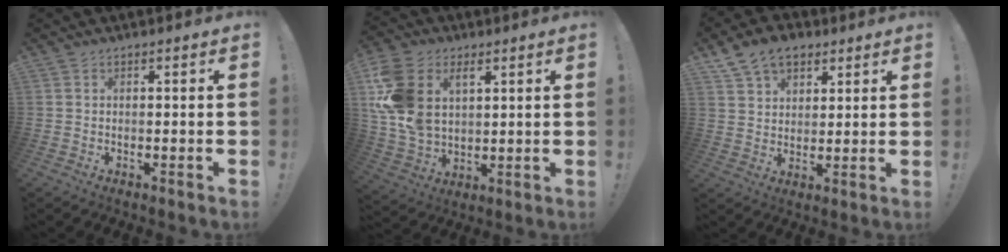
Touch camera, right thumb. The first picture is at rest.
{"total": 16.1, "force": [6.0, 11.0, 10.0], "torque": [-0.204, -0.028, 0.112]}
{"total": 10.3, "force": [6.5, 6.7, 4.4], "torque": [-0.083, -0.022, 0.129]}